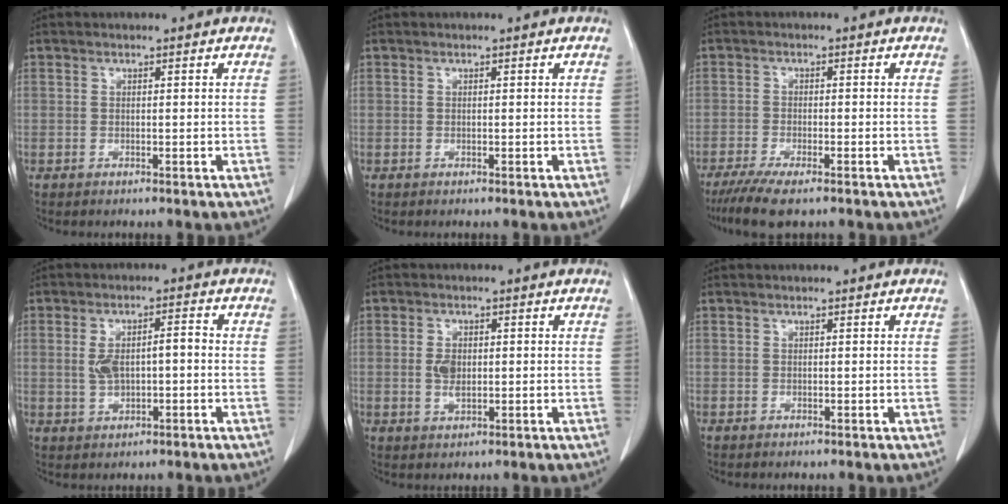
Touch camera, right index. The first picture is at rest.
{"total": 0.0}
{"total": 6.8, "force": [-5.1, 0.9, 4.4], "torque": [-0.073, -0.016, -0.082]}
{"total": 5.4, "force": [0.0, 2.3, 4.9], "torque": [-0.096, 0.019, 0.008]}
{"total": 3.0, "force": [0.2, 1.7, 2.5], "torque": [-0.047, 0.002, 0.008]}
{"total": 0.0}